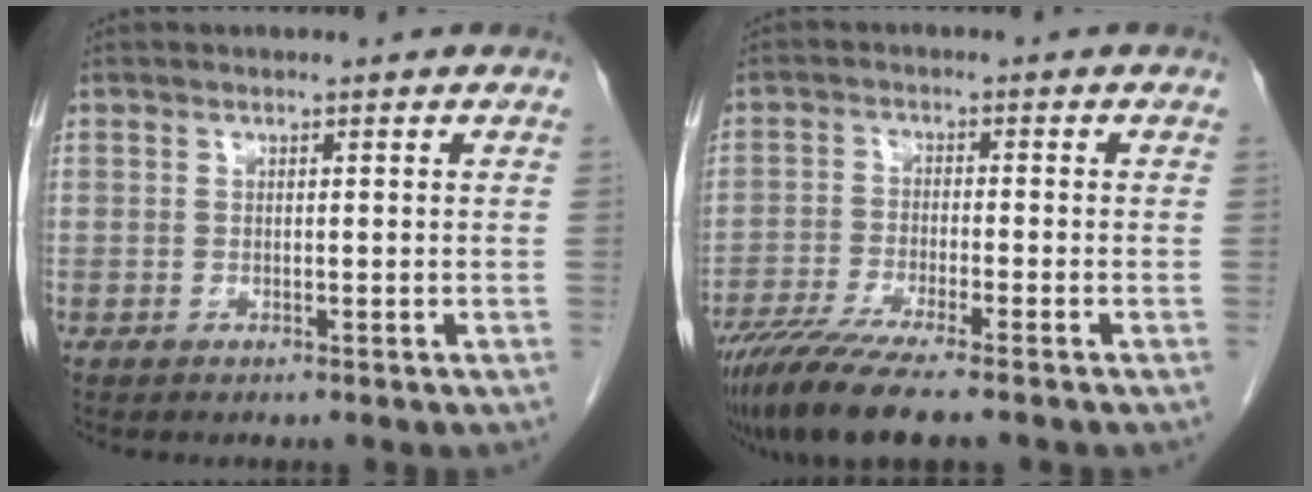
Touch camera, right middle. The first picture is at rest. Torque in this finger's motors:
{"motor_torque": [1.18, -0.96, 0.43, 0.14]}